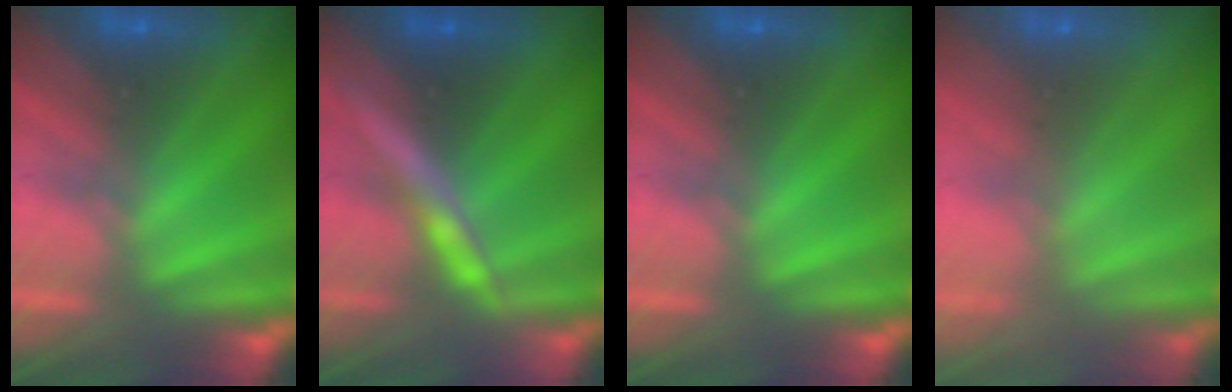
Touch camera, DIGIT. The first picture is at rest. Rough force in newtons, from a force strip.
{"total": 2.9}
{"total": 0.0}
{"total": 7.1}